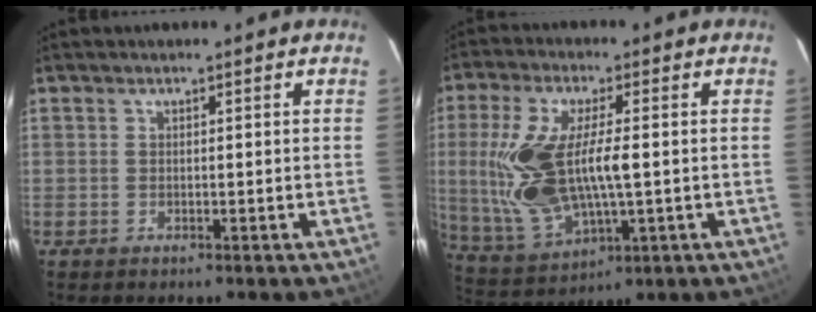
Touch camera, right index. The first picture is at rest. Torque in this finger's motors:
{"motor_torque": [0.57, -0.08, 1.05, 0.21]}